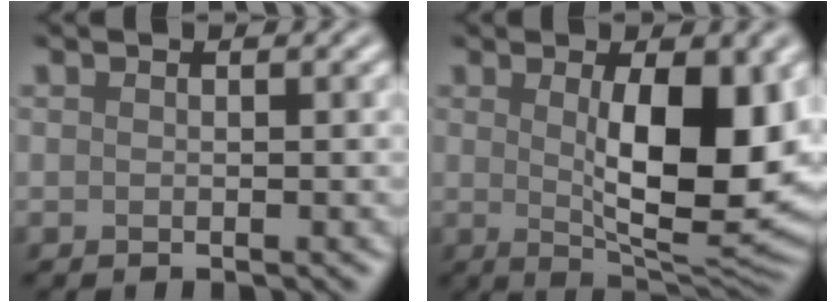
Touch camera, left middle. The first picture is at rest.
{"total": 10.2, "force": [1.2, 3.4, 9.6], "torque": [-0.138, -0.014, 0.028]}